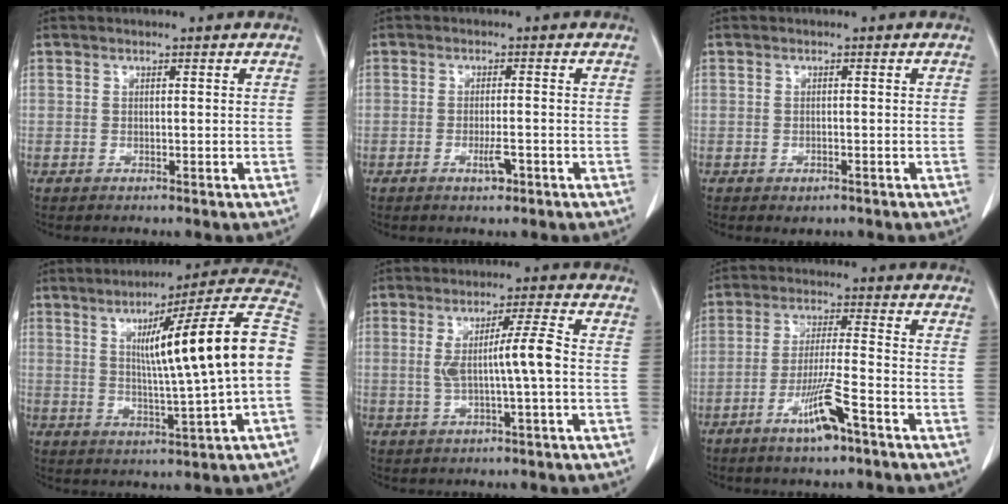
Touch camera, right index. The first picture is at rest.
{"total": 2.5, "force": [-1.2, 0.6, 2.1], "torque": [-0.036, -0.001, -0.018]}
{"total": 1.3, "force": [-0.8, 0.7, 0.8], "torque": [-0.012, -0.001, -0.003]}
{"total": 18.3, "force": [1.4, -0.6, 18.3], "torque": [-0.251, 0.024, 0.014]}
{"total": 6.3, "force": [-0.2, -0.4, 6.2], "torque": [-0.111, 0.006, 0.000]}
{"total": 7.8, "force": [-4.5, 0.3, 6.4], "torque": [-0.123, -0.007, -0.080]}